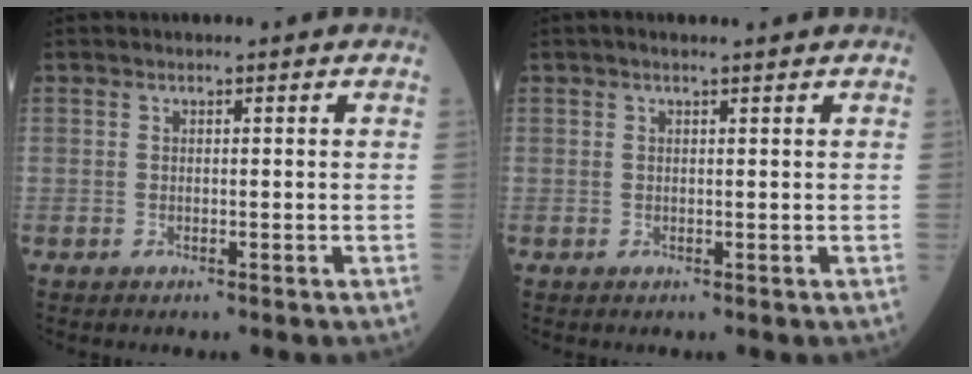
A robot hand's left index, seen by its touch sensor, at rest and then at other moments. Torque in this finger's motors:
{"motor_torque": [0.17, -0.13, -0.02, 0.02]}